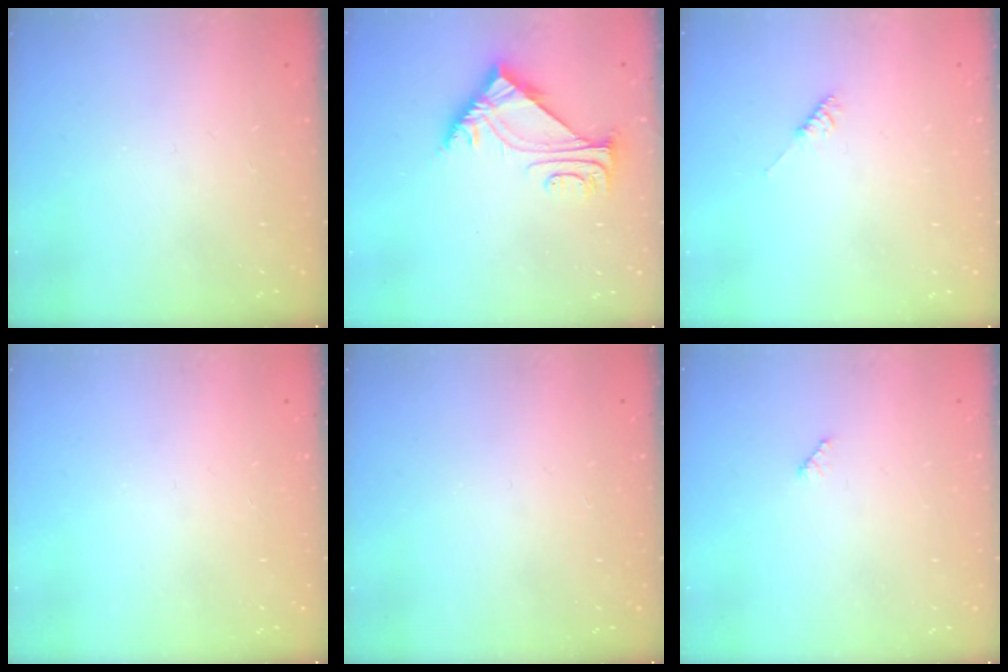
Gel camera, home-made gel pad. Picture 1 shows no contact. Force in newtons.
{"total": 6.3, "press": 6.3, "slide": 0.3}
{"total": 3.5, "press": 3.5, "slide": 0.7}
{"total": 0.0}
{"total": 0.0}
{"total": 2.9, "press": 2.9, "slide": 0.4}